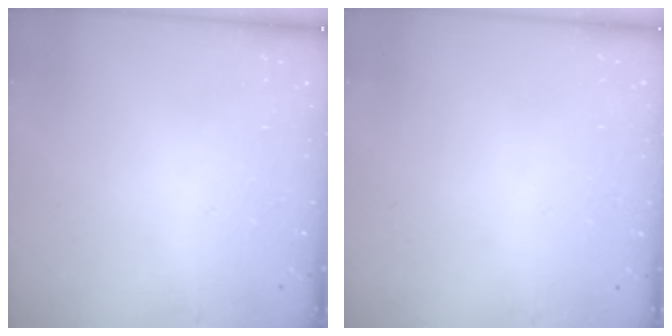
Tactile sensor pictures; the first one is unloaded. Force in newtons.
{"total": 0.0}